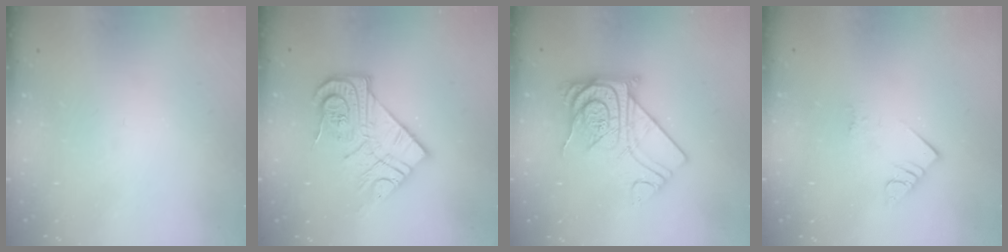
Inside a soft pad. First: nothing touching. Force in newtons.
{"total": 16.3, "press": 16.2, "slide": 1.1}
{"total": 15.9, "press": 15.9, "slide": 1.4}
{"total": 4.7, "press": 4.7, "slide": 0.4}